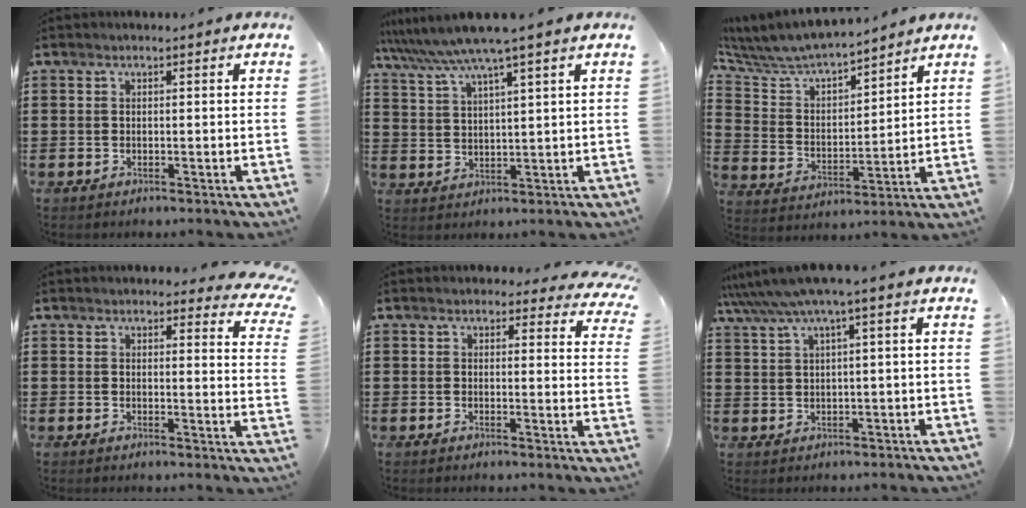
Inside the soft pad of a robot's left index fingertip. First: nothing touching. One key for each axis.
{"total": 6.4, "fx": 5.0, "fy": -0.6, "fz": 3.9, "tx": -0.091, "ty": -0.025, "tz": 0.084}
{"total": 6.6, "fx": 6.1, "fy": 1.4, "fz": 1.8, "tx": -0.069, "ty": -0.042, "tz": 0.103}
{"total": 3.4, "fx": 3.1, "fy": 0.5, "fz": 1.1, "tx": -0.018, "ty": -0.013, "tz": 0.055}
{"total": 2.7, "fx": 2.3, "fy": 0.8, "fz": 1.0, "tx": -0.012, "ty": -0.010, "tz": 0.039}
{"total": 4.4, "fx": 2.0, "fy": -0.2, "fz": 3.9, "tx": -0.086, "ty": -0.013, "tz": 0.030}